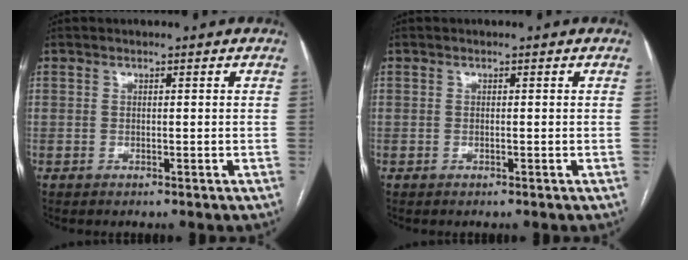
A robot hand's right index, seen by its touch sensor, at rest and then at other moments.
{"total": 0.0}